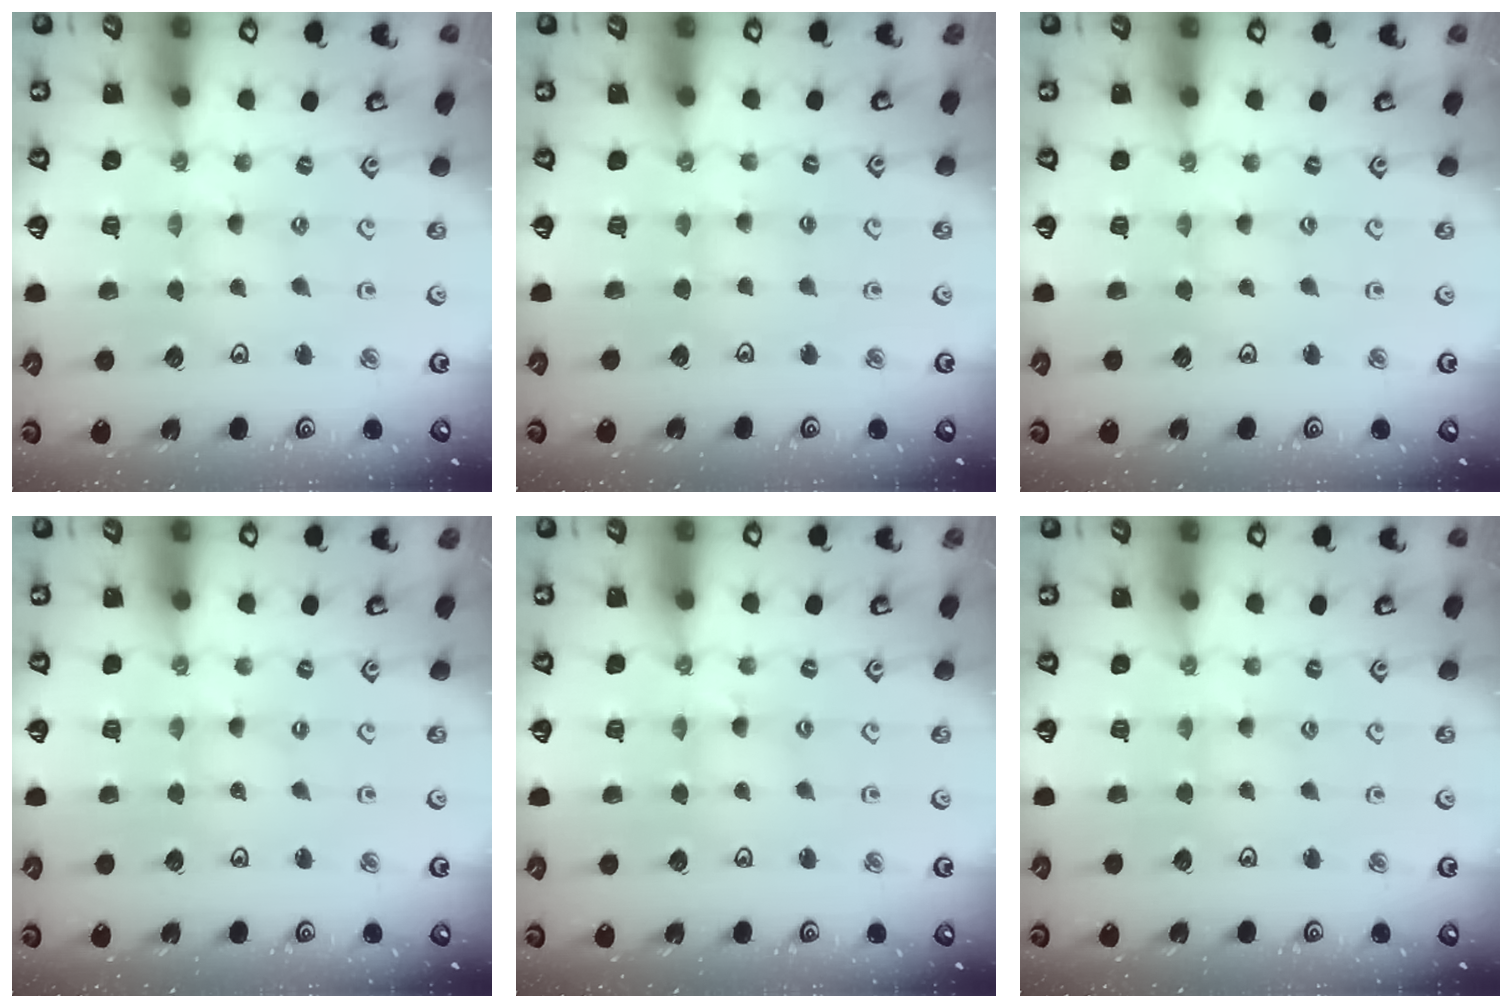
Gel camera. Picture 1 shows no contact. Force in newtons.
{"total": 3.7, "press": 3.7, "slide": 0.5}
{"total": 0.0}
{"total": 0.0}
{"total": 1.8, "press": 1.8, "slide": 0.2}
{"total": 0.7, "press": 0.7, "slide": 0.2}